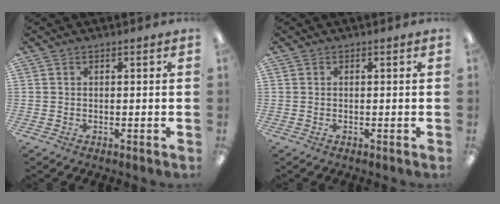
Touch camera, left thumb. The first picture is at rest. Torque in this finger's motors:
{"motor_torque": [0.00, 0.00, 0.13, -0.13, 0.00]}